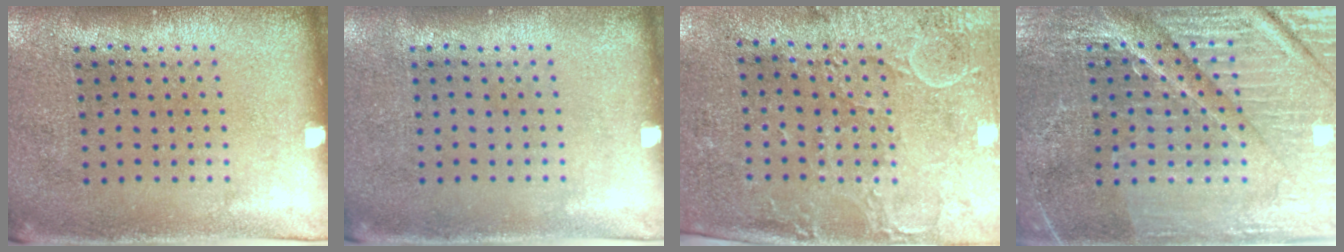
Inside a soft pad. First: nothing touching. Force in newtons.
{"total": 0.0}
{"total": 3.0, "press": 2.4, "slide": 1.7}
{"total": 5.2, "press": 4.8, "slide": 1.8}